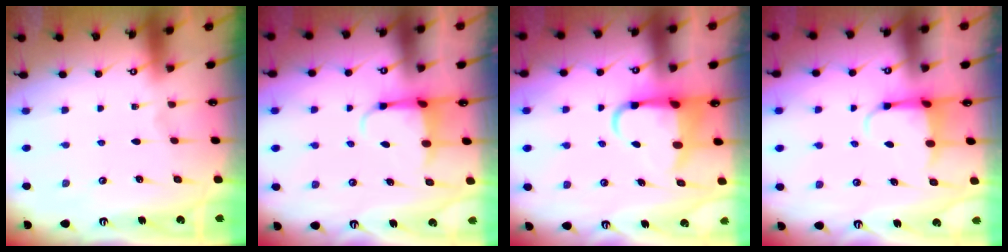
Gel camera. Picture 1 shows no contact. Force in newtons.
{"total": 3.9, "press": 3.7, "slide": 1.0}
{"total": 6.4, "press": 6.3, "slide": 1.2}
{"total": 4.0, "press": 3.8, "slide": 1.1}